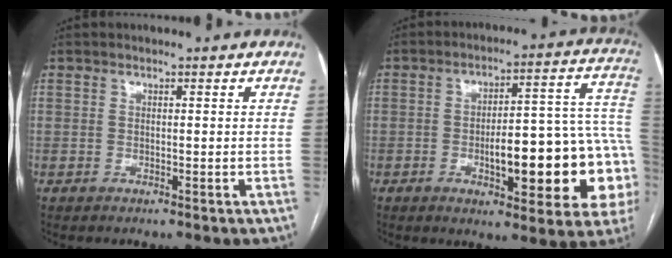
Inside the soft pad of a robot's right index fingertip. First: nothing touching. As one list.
[{"total": 20.2, "force": [-4.5, 5.4, 18.9], "torque": [-0.171, 0.041, -0.044]}]